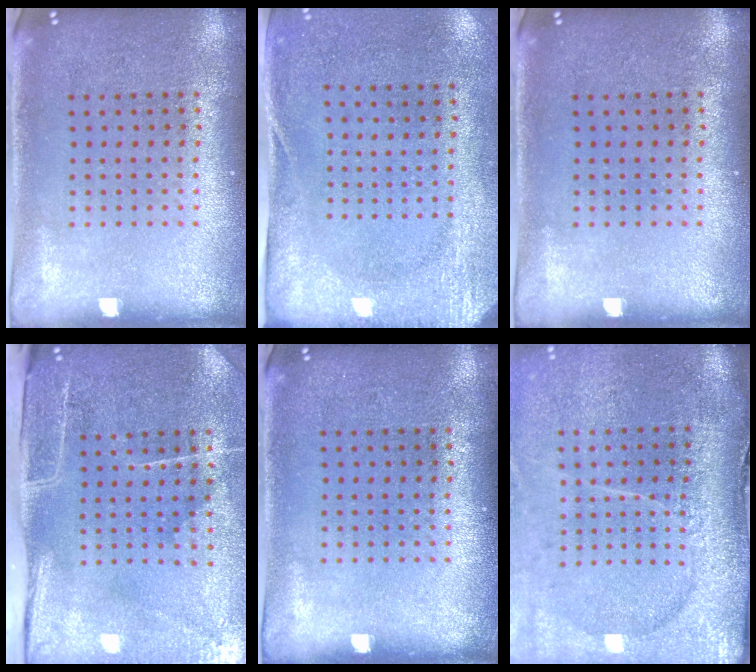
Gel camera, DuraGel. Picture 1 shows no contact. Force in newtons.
{"total": 2.7, "press": 2.1, "slide": 1.7}
{"total": 0.0}
{"total": 4.7, "press": 3.8, "slide": 2.8}
{"total": 0.0}
{"total": 4.5, "press": 3.6, "slide": 2.7}